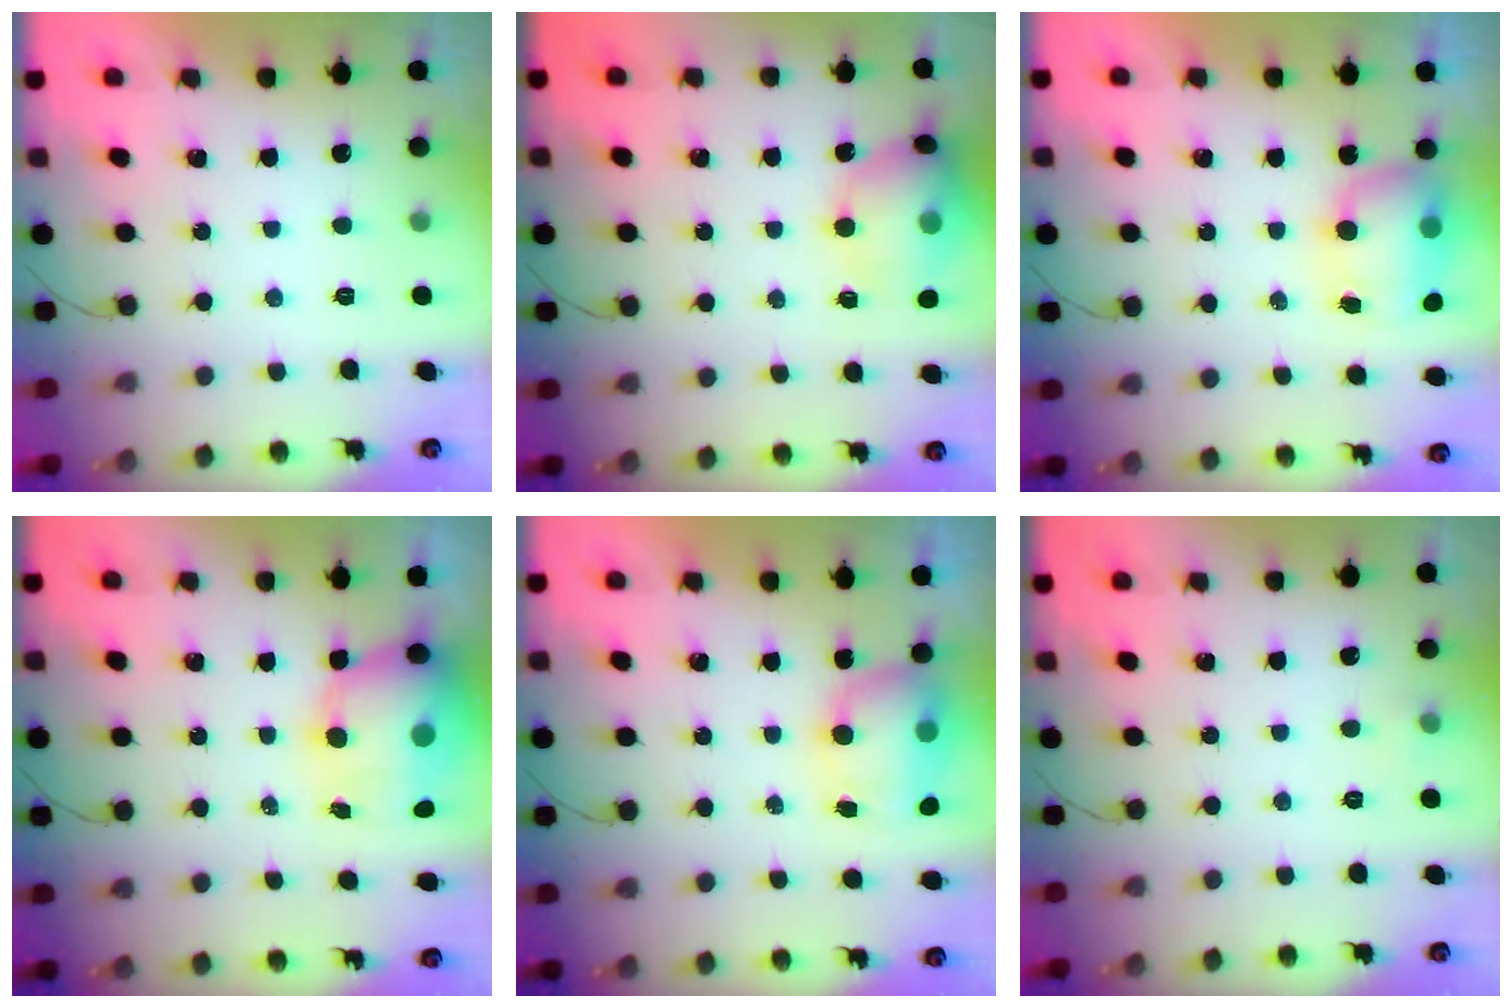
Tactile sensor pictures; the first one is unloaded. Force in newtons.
{"total": 13.9, "press": 13.7, "slide": 2.4}
{"total": 8.0, "press": 7.9, "slide": 1.3}
{"total": 12.3, "press": 11.9, "slide": 3.2}
{"total": 8.9, "press": 8.6, "slide": 2.4}
{"total": 7.4, "press": 3.1, "slide": 6.7}